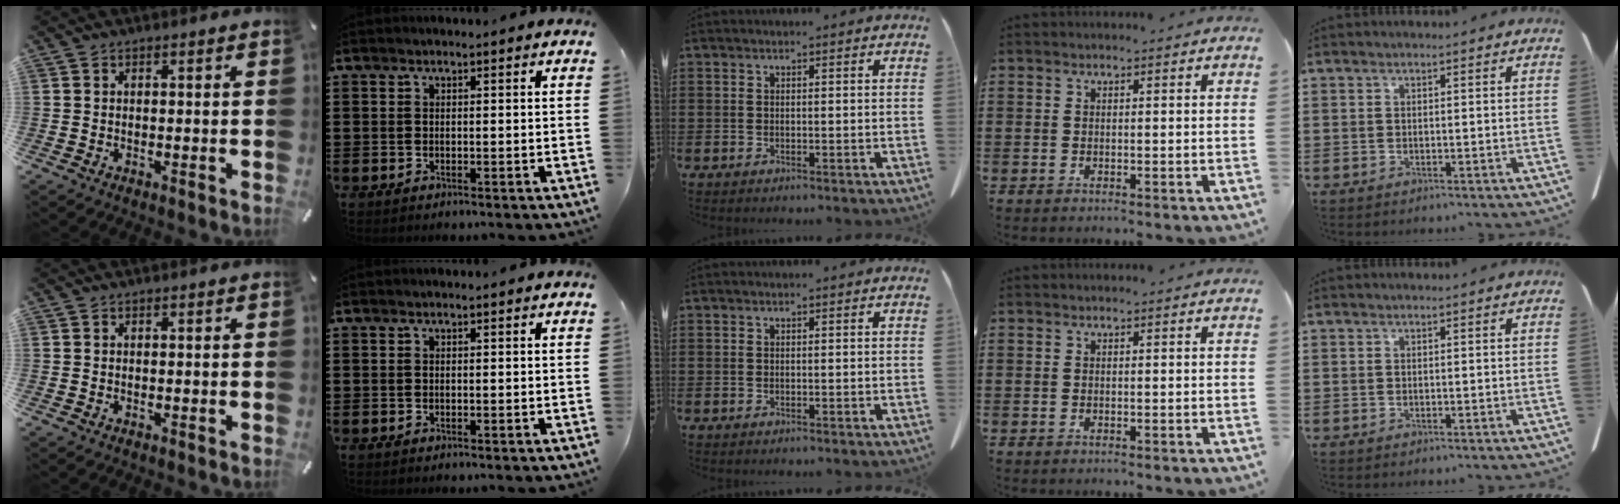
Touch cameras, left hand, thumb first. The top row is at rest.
{}